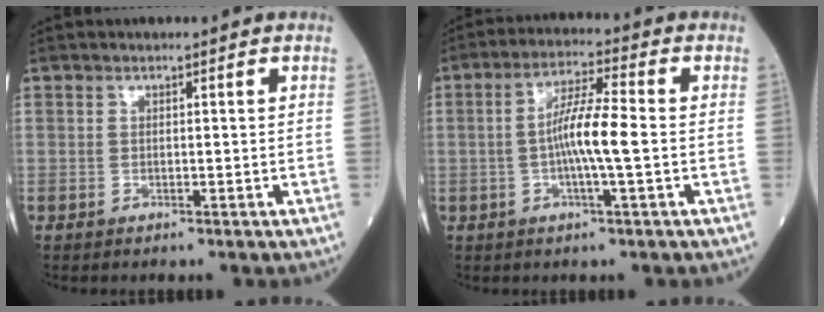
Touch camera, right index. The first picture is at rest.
{"total": 7.5, "force": [-0.8, 0.1, 7.5], "torque": [-0.142, 0.005, -0.020]}